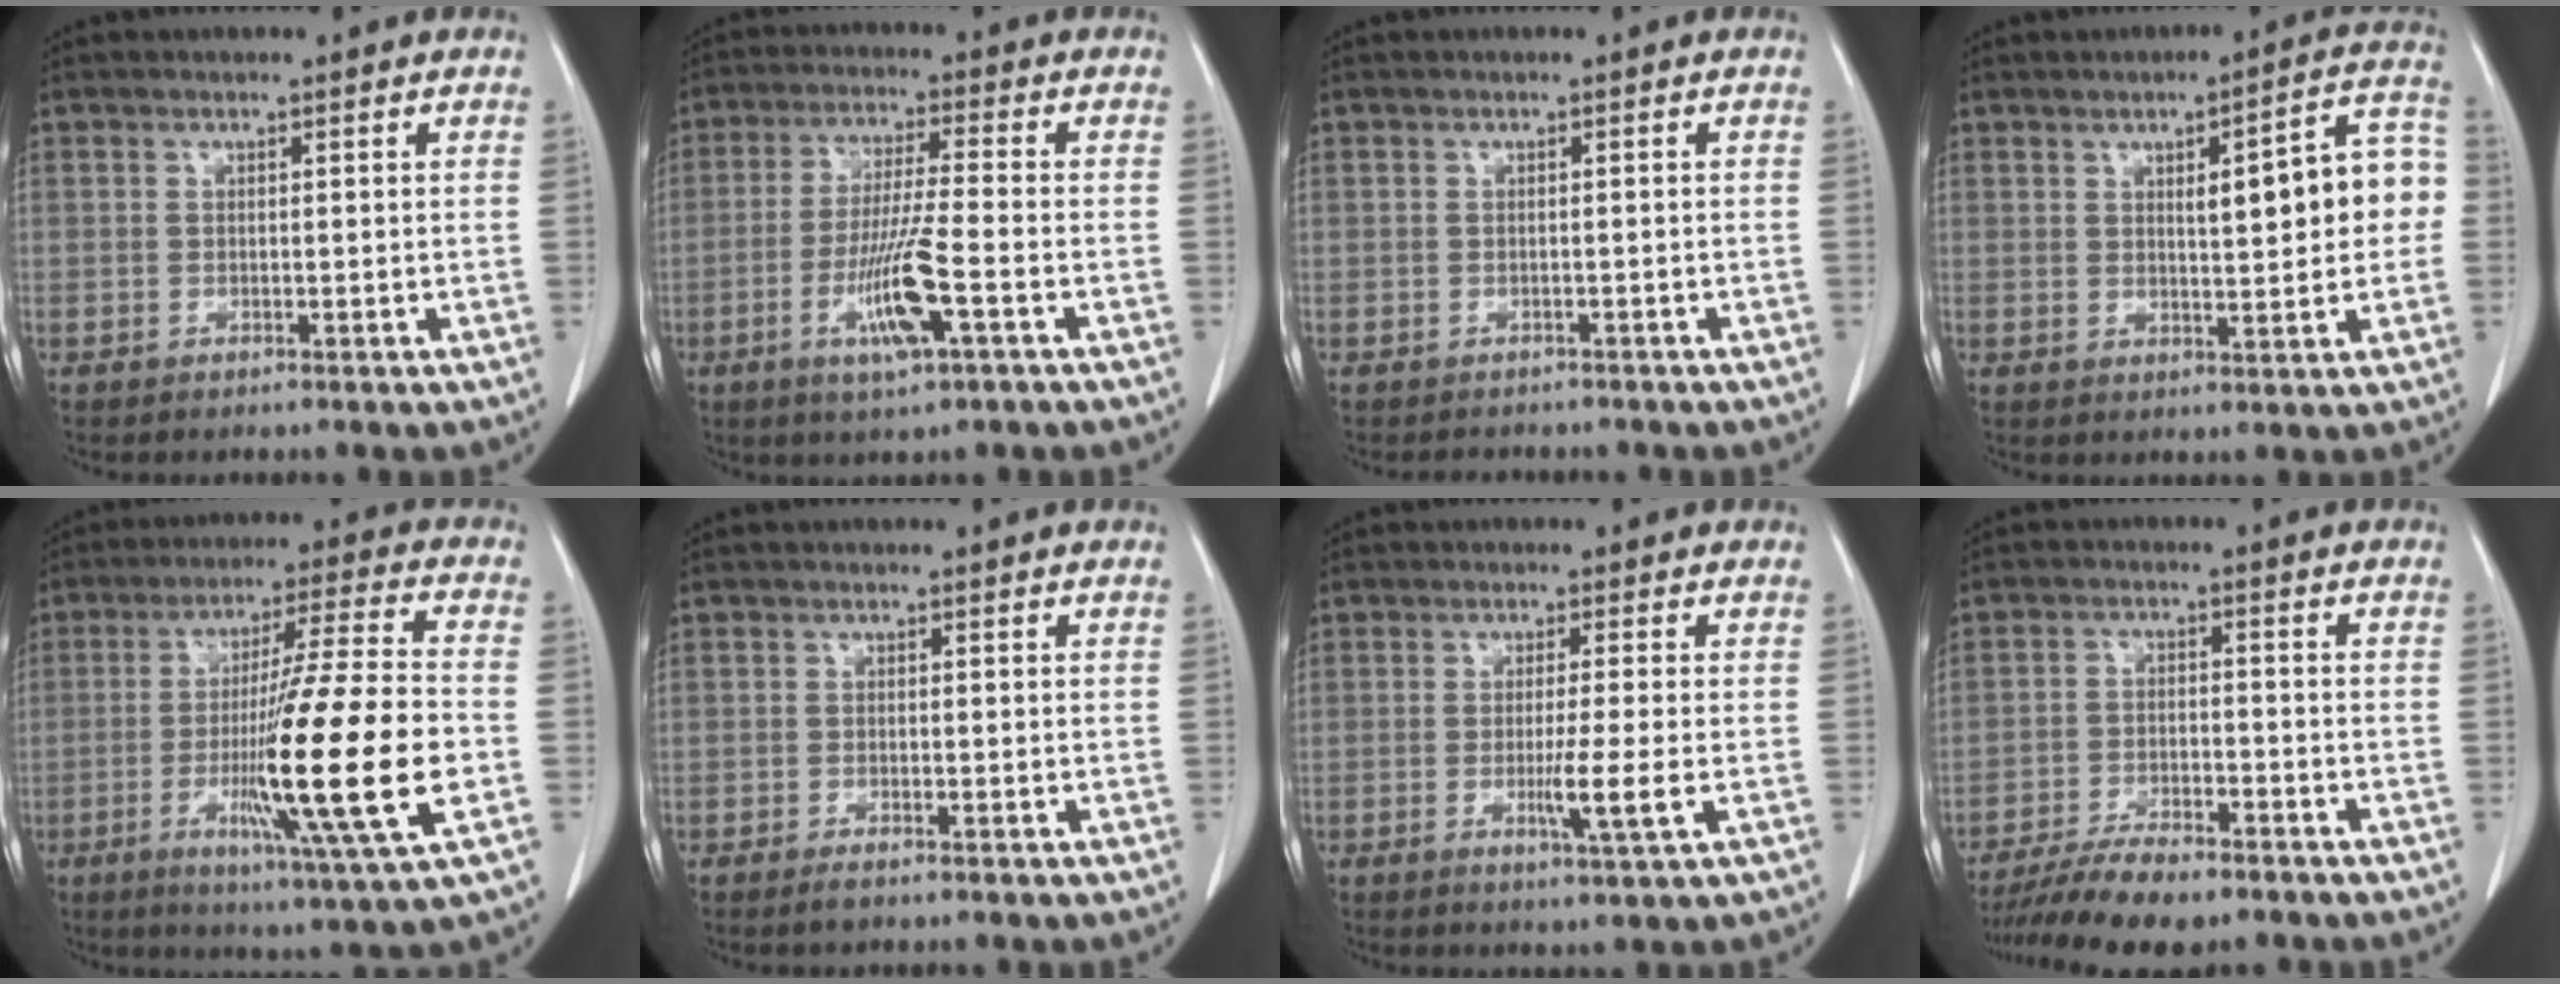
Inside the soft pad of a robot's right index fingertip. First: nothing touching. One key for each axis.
{"total": 9.5, "fx": -3.6, "fy": 0.2, "fz": 8.8, "tx": -0.170, "ty": -0.013, "tz": -0.069}
{"total": 3.0, "fx": -2.7, "fy": 1.3, "fz": 0.3, "tx": -0.010, "ty": -0.001, "tz": -0.036}
{"total": 10.5, "fx": 1.0, "fy": 2.4, "fz": 10.2, "tx": -0.130, "ty": 0.031, "tz": 0.014}
{"total": 19.2, "fx": -4.3, "fy": -0.8, "fz": 18.7, "tx": -0.322, "ty": -0.020, "tz": -0.077}
{"total": 1.4, "fx": -1.2, "fy": 0.2, "fz": 0.8, "tx": -0.018, "ty": -0.003, "tz": -0.018}
{"total": 5.1, "fx": -1.3, "fy": -0.7, "fz": 4.9, "tx": -0.085, "ty": -0.014, "tz": -0.023}
{"total": 10.1, "fx": -8.6, "fy": 1.7, "fz": 5.1, "tx": -0.082, "ty": -0.022, "tz": -0.142}